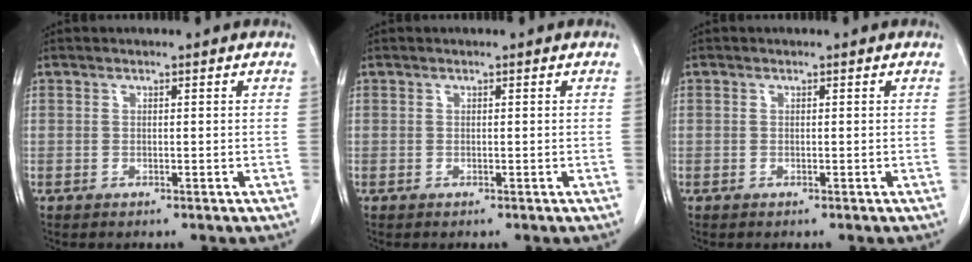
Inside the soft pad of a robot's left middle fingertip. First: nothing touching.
{"total": 0.0}
{"total": 0.0}